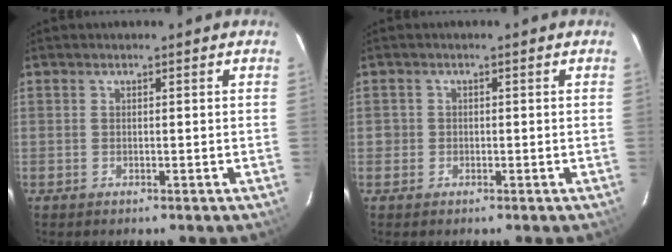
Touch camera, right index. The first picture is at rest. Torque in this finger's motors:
{"motor_torque": [-0.06, 0.12, 0.01, 0.00]}